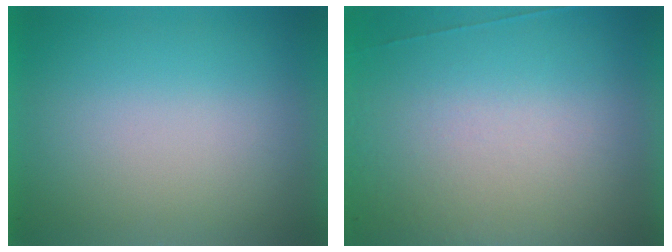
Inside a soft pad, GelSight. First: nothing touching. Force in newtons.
{"total": 7.8}